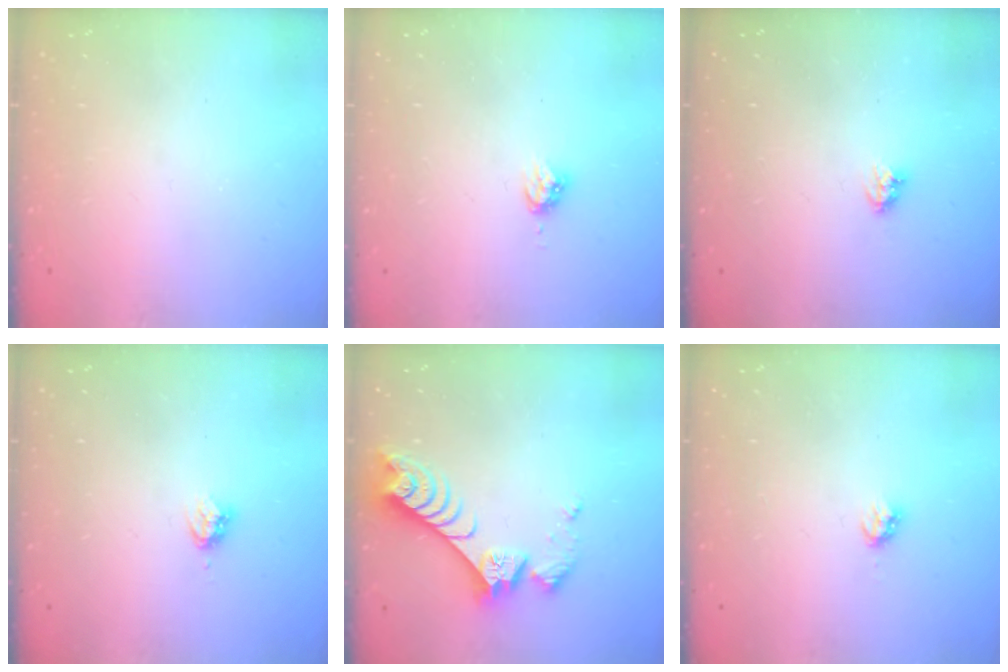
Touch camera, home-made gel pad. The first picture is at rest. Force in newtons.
{"total": 4.3, "press": 4.3, "slide": 0.3}
{"total": 3.4, "press": 3.4, "slide": 0.4}
{"total": 3.3, "press": 3.3, "slide": 0.4}
{"total": 8.4, "press": 8.4, "slide": 0.3}
{"total": 2.8, "press": 2.8, "slide": 0.2}